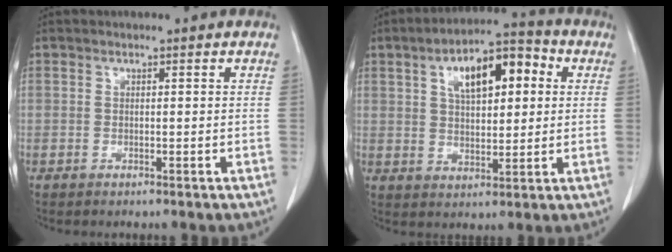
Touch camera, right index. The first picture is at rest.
{"total": 12.0, "force": [3.8, 5.0, 10.3], "torque": [-0.165, 0.032, 0.058]}